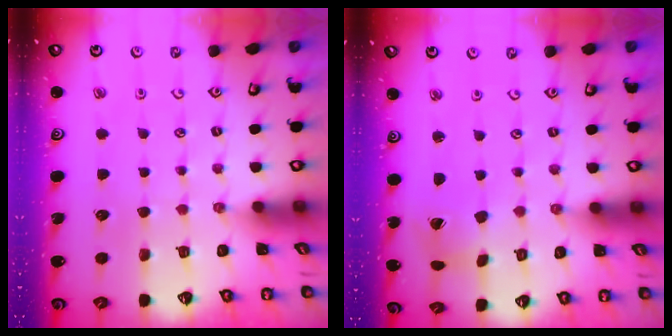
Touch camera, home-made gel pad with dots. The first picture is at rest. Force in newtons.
{"total": 3.7, "press": 3.7, "slide": 0.5}